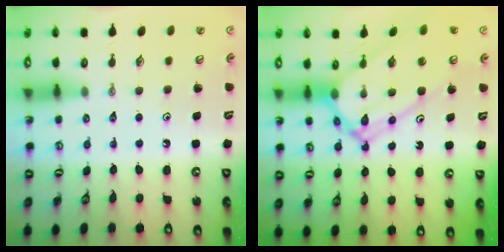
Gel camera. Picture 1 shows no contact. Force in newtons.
{"total": 14.7, "press": 14.7, "slide": 1.3}